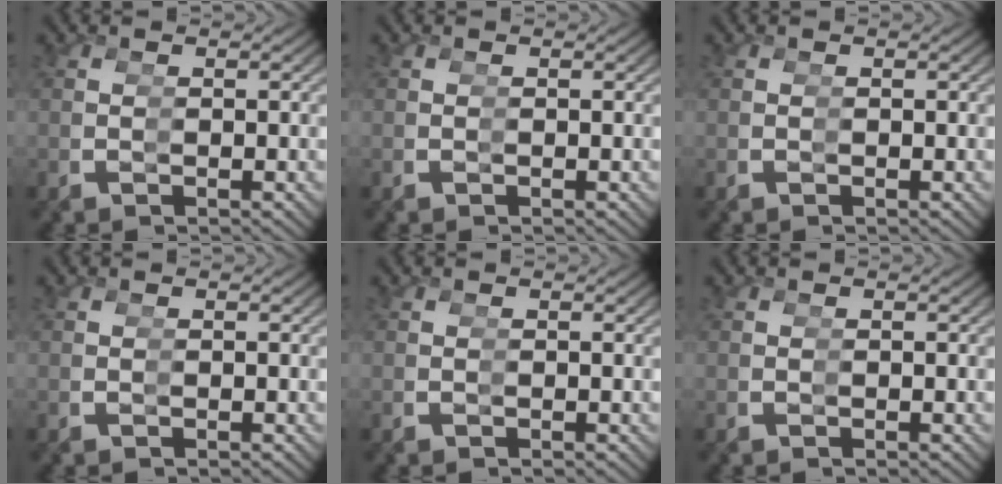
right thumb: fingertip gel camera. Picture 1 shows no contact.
{"total": 0.0}
{"total": 0.0}
{"total": 0.0}
{"total": 0.0}
{"total": 0.0}